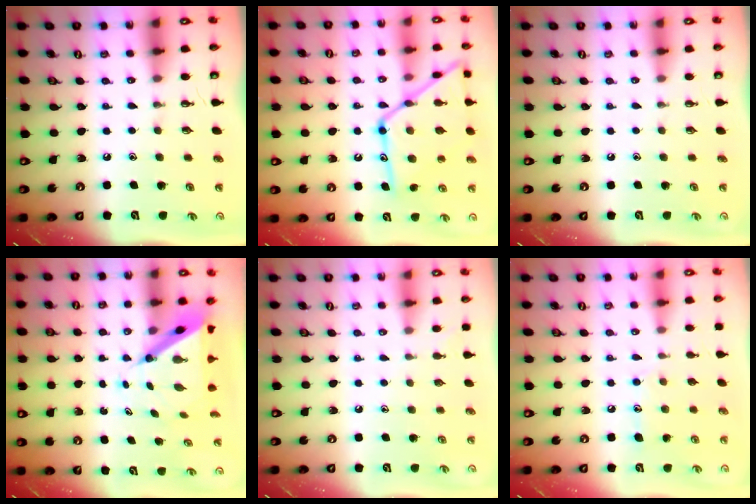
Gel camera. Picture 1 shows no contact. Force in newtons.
{"total": 19.8, "press": 19.8, "slide": 1.7}
{"total": 0.0}
{"total": 7.1, "press": 7.1, "slide": 0.7}
{"total": 2.6, "press": 2.6, "slide": 0.3}
{"total": 8.3, "press": 8.3, "slide": 0.6}